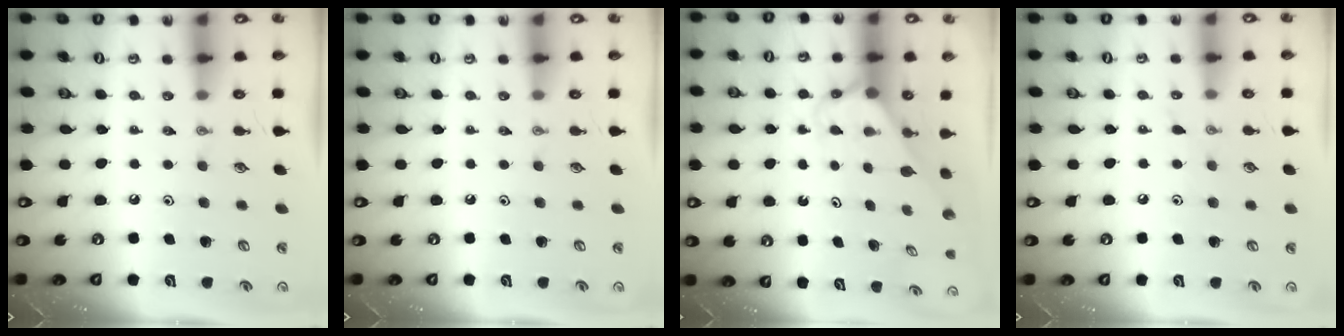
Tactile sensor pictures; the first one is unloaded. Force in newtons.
{"total": 0.0}
{"total": 2.8, "press": 2.8, "slide": 0.1}
{"total": 4.0, "press": 4.0, "slide": 0.5}